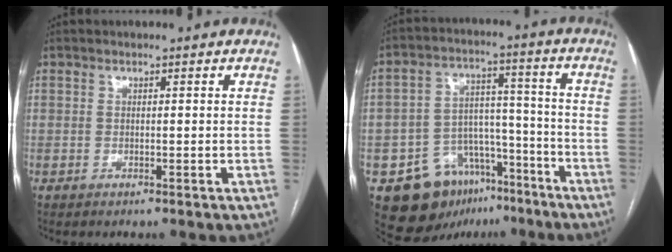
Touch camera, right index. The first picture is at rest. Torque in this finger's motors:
{"motor_torque": [-0.37, -0.43, -1.05, -0.21]}